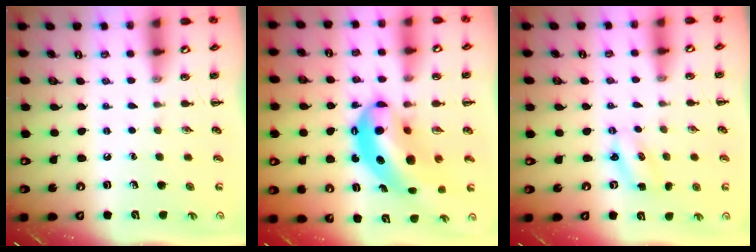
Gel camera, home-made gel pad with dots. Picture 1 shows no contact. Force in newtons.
{"total": 13.2, "press": 12.9, "slide": 3.1}
{"total": 2.4, "press": 2.3, "slide": 0.5}